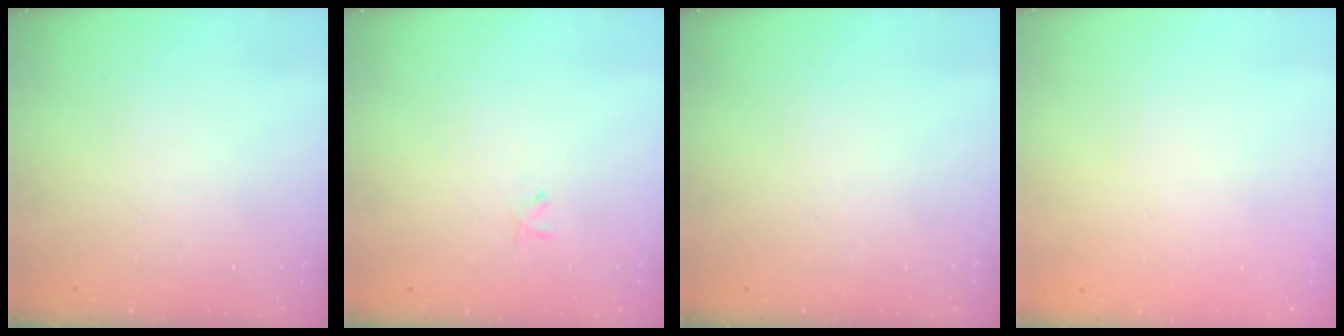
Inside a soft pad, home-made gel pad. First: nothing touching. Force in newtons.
{"total": 0.0}
{"total": 0.0}
{"total": 1.9, "press": 1.9, "slide": 0.2}